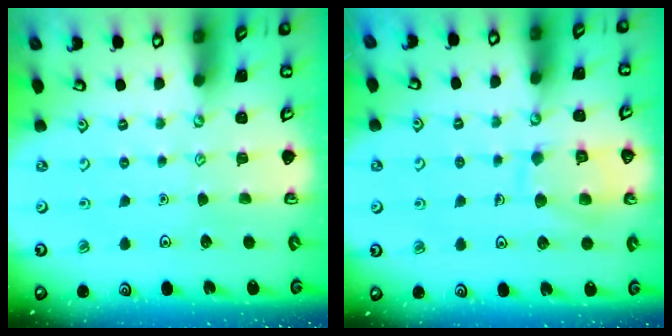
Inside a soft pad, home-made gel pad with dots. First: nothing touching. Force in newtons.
{"total": 10.6, "press": 10.6, "slide": 0.9}